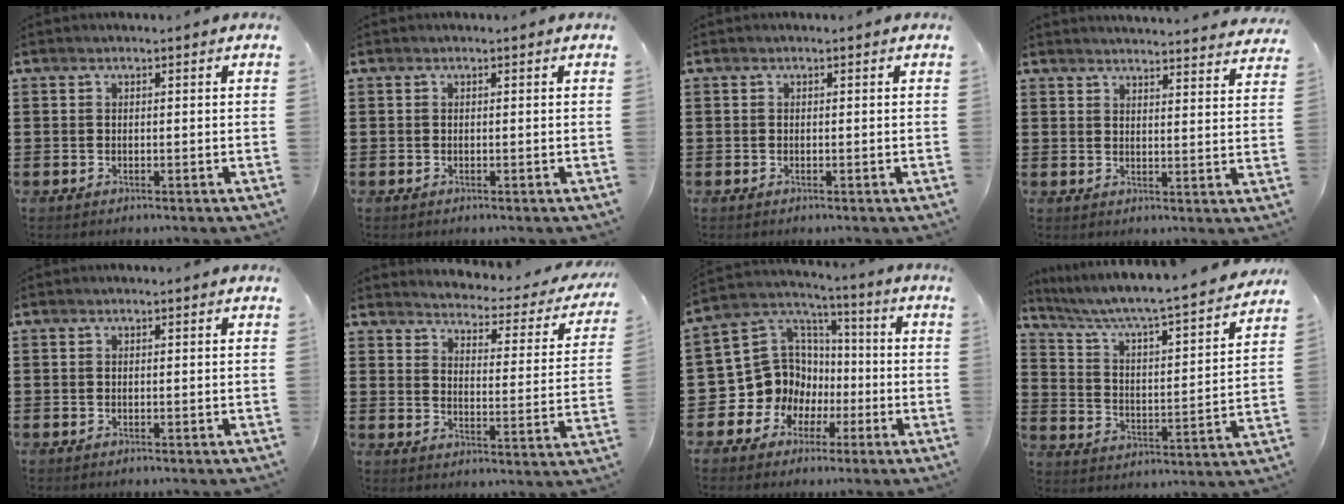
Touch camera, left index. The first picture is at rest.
{"total": 0.0}
{"total": 0.0}
{"total": 3.3, "force": [3.3, -0.6, 0.1], "torque": [-0.007, -0.025, 0.057]}
{"total": 0.0}
{"total": 2.6, "force": [2.6, -0.1, 0.4], "torque": [-0.028, -0.030, 0.034]}
{"total": 11.0, "force": [-1.9, 10.5, 2.7], "torque": [-0.107, -0.008, -0.027]}
{"total": 5.0, "force": [4.4, -0.1, 2.3], "torque": [-0.068, -0.045, 0.064]}